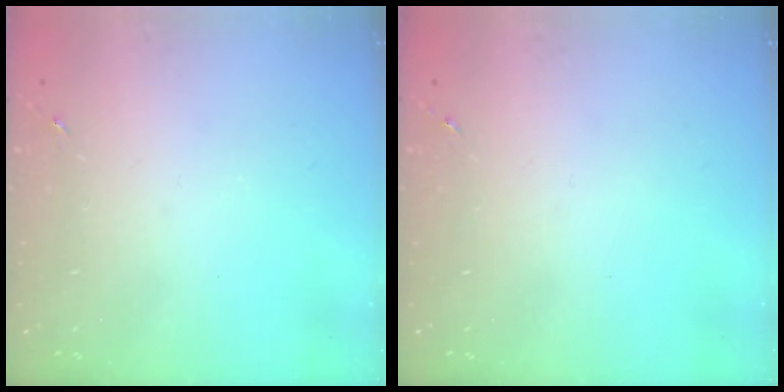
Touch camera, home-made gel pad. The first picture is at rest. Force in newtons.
{"total": 0.0}